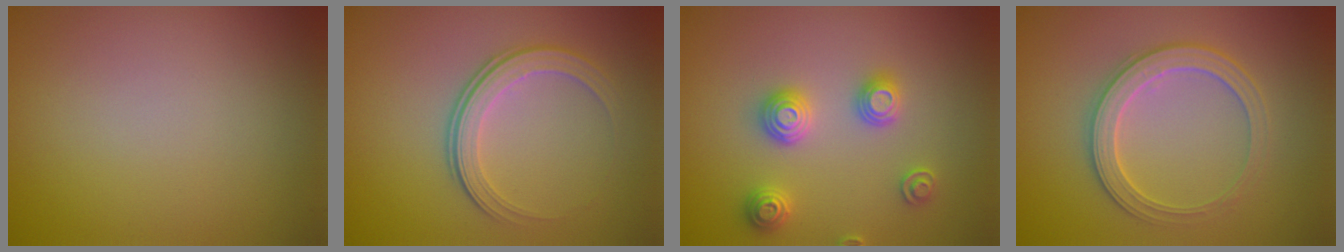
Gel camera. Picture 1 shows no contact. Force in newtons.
{"total": 3.2, "press": 2.6, "slide": 1.9}
{"total": 2.9, "press": 2.9, "slide": 0.2}
{"total": 3.3, "press": 3.2, "slide": 0.6}